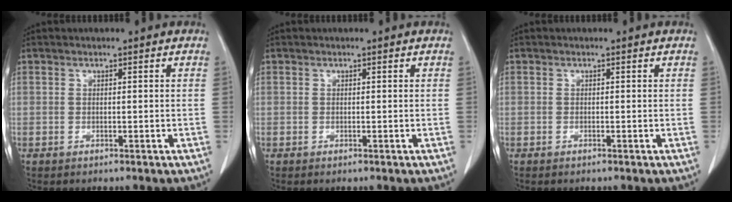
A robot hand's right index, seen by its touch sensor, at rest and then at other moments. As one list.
[{"total": 0.0}, {"total": 0.0}]